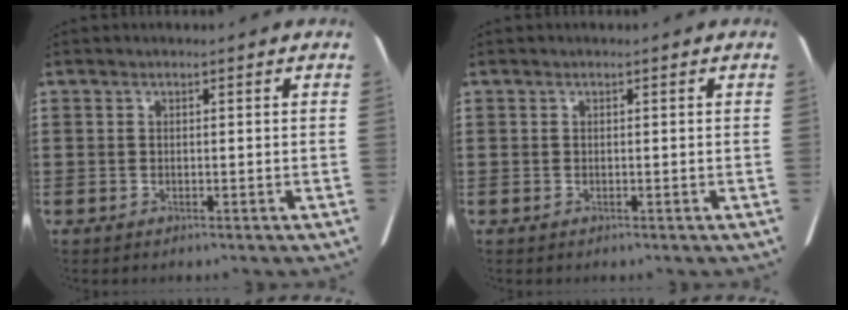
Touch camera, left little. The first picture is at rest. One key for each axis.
{"total": 0.0}